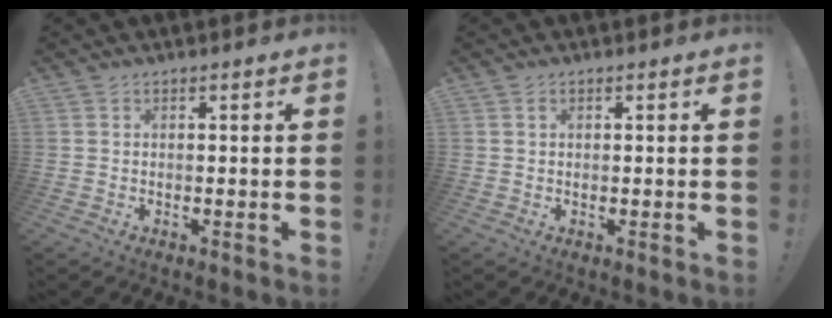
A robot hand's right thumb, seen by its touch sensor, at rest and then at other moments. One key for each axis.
{"total": 0.8, "fx": 0.3, "fy": 0.7, "fz": 0.3, "tx": -0.010, "ty": 0.005, "tz": 0.007}